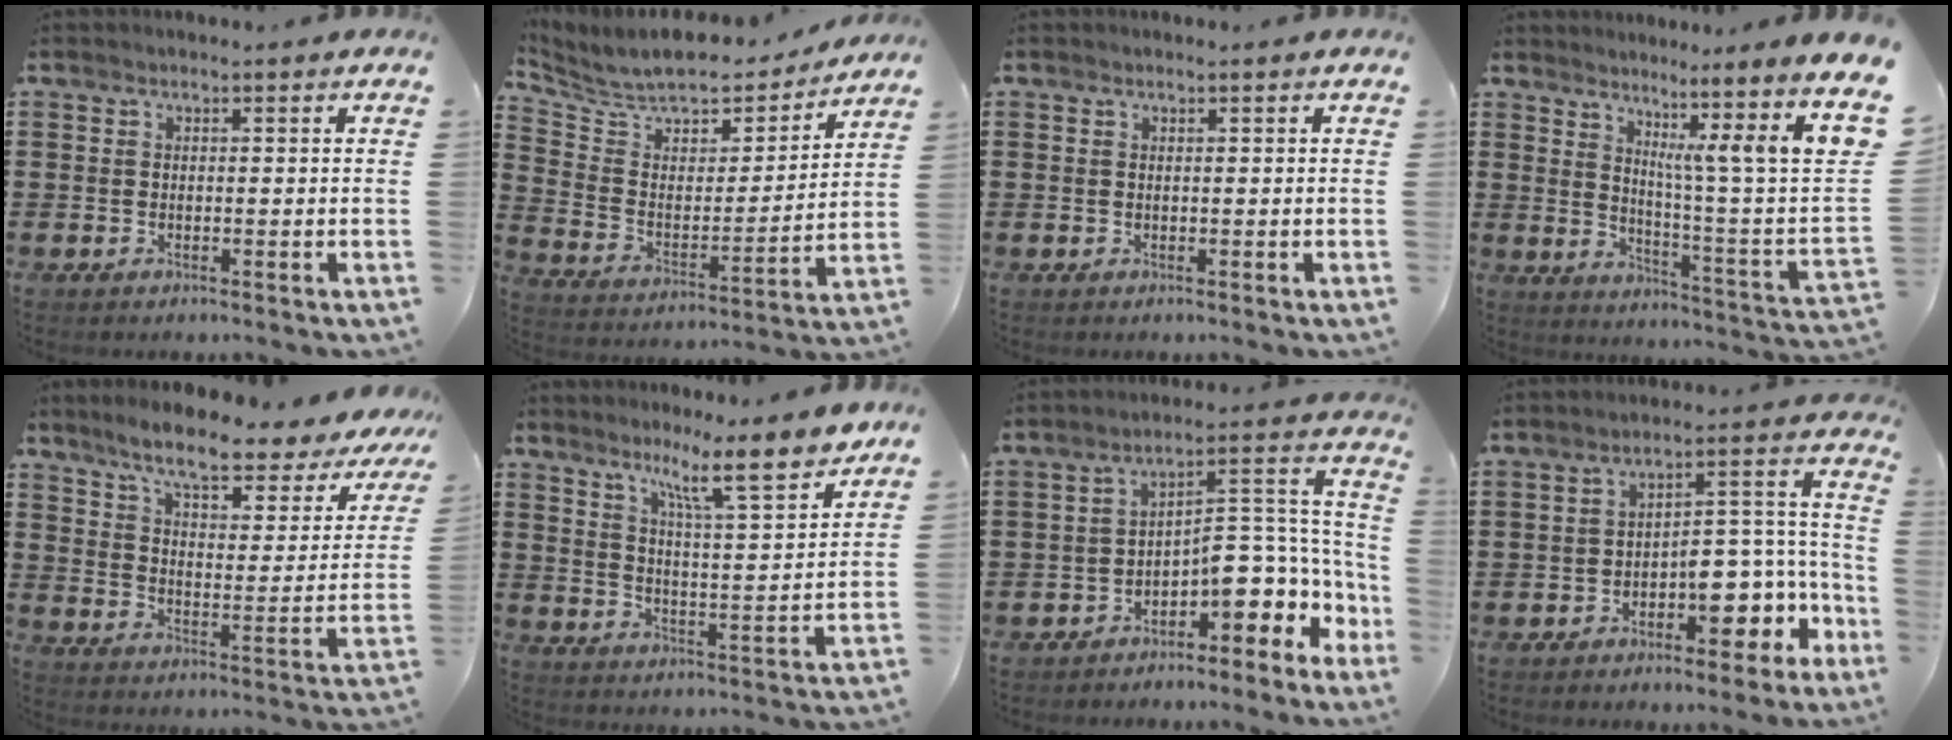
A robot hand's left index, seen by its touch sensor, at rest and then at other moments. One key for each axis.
{"total": 8.0, "fx": 7.4, "fy": 2.5, "fz": 1.7, "tx": -0.071, "ty": -0.054, "tz": 0.125}
{"total": 0.0}
{"total": 9.4, "fx": 4.6, "fy": -0.6, "fz": 8.1, "tx": -0.144, "ty": -0.052, "tz": 0.058}
{"total": 8.6, "fx": 6.6, "fy": 0.9, "fz": 5.4, "tx": -0.113, "ty": -0.040, "tz": 0.102}
{"total": 9.2, "fx": 7.4, "fy": -0.1, "fz": 5.5, "tx": -0.100, "ty": -0.051, "tz": 0.113}
{"total": 6.1, "fx": -1.8, "fy": 2.6, "fz": 5.3, "tx": -0.078, "ty": -0.038, "tz": -0.044}
{"total": 7.0, "fx": -4.1, "fy": 3.2, "fz": 4.7, "tx": -0.064, "ty": -0.012, "tz": -0.080}